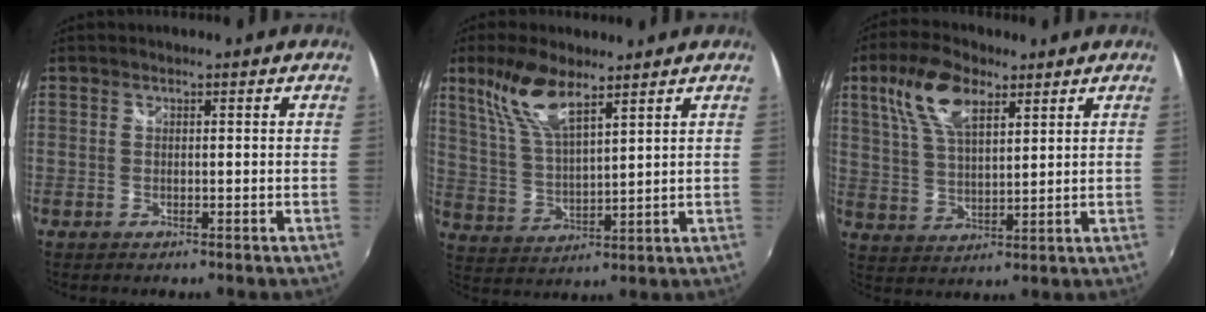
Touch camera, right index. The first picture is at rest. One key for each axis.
{"total": 10.4, "fx": 6.9, "fy": 3.0, "fz": 7.2, "tx": -0.147, "ty": 0.008, "tz": 0.144}
{"total": 11.0, "fx": 5.8, "fy": 4.8, "fz": 8.0, "tx": -0.160, "ty": 0.021, "tz": 0.113}